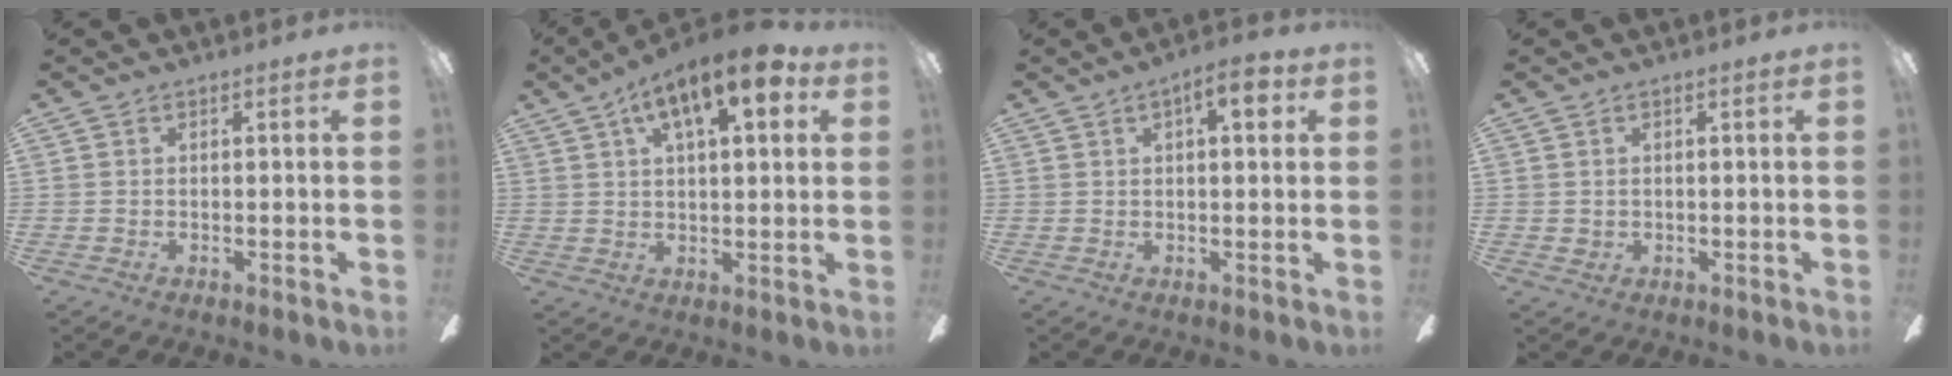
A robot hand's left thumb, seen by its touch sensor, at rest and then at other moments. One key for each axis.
{"total": 13.5, "fx": 7.1, "fy": 4.7, "fz": 10.5, "tx": -0.158, "ty": -0.022, "tz": 0.114}
{"total": 6.0, "fx": 2.6, "fy": 2.0, "fz": 5.0, "tx": -0.062, "ty": -0.008, "tz": 0.035}
{"total": 1.2, "fx": 0.6, "fy": 1.0, "fz": 0.2, "tx": -0.005, "ty": 0.005, "tz": 0.011}